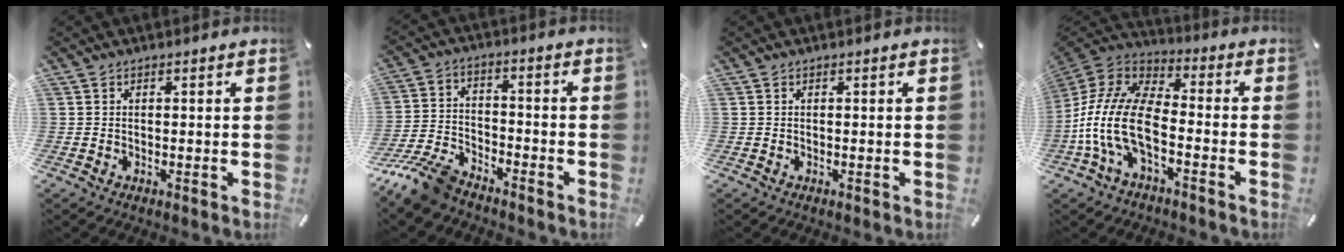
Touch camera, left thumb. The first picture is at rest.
{"total": 10.7, "force": [-8.9, 3.8, 4.5], "torque": [-0.092, 0.041, -0.170]}
{"total": 0.0}
{"total": 16.0, "force": [-7.0, 8.2, 11.8], "torque": [-0.257, 0.017, -0.130]}